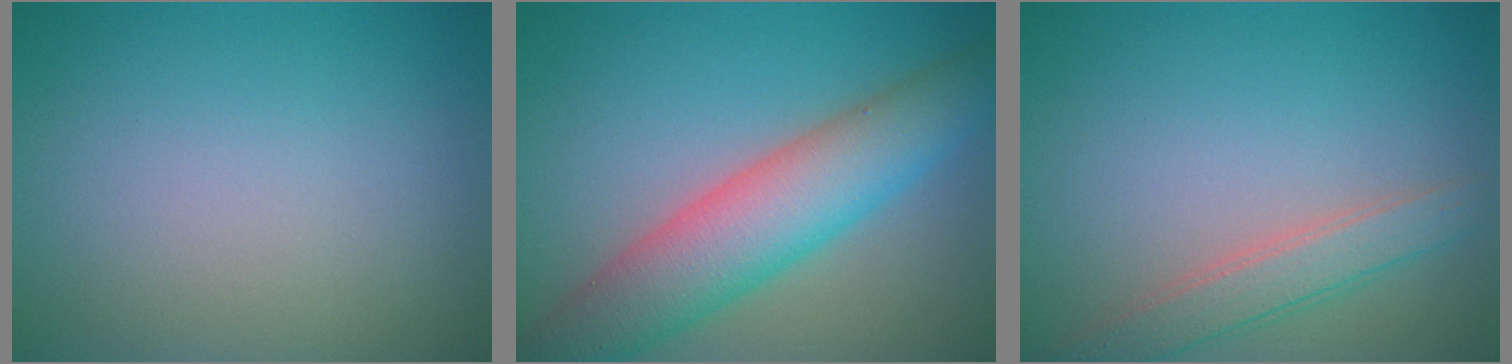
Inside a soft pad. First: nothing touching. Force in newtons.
{"total": 8.0, "press": 8.0, "slide": 0.3}
{"total": 2.9, "press": 2.9, "slide": 0.2}